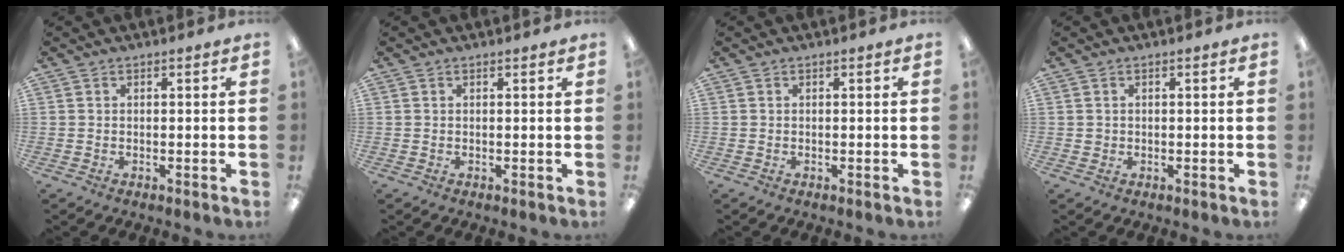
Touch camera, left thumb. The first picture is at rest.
{"total": 0.6, "force": [0.3, 0.1, 0.5], "torque": [-0.002, -0.002, 0.004]}
{"total": 0.0}
{"total": 0.8, "force": [0.2, 0.7, 0.3], "torque": [-0.006, 0.006, 0.001]}